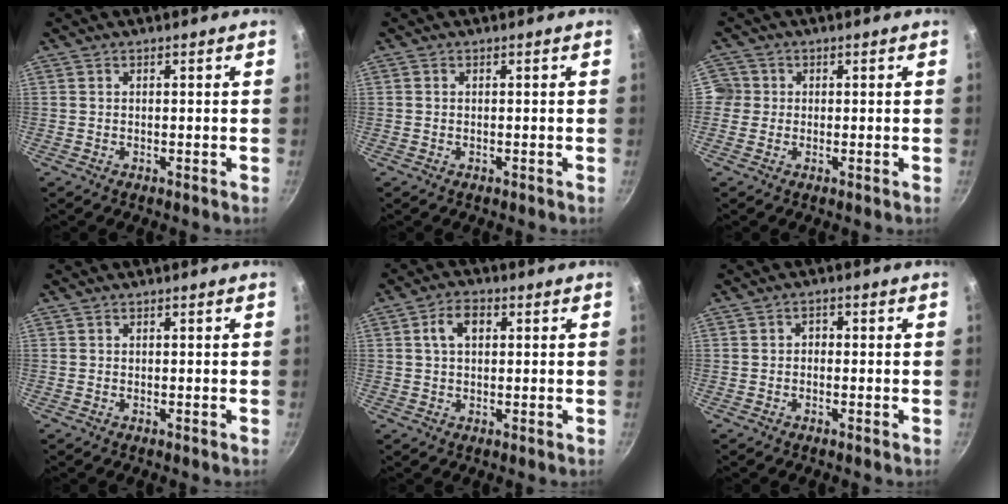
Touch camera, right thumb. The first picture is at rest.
{"total": 0.0}
{"total": 3.5, "force": [-0.1, 3.4, 0.5], "torque": [0.018, 0.006, -0.009]}
{"total": 0.0}
{"total": 5.6, "force": [1.4, 3.7, 4.0], "torque": [-0.054, 0.011, 0.021]}
{"total": 1.5, "force": [-0.2, 1.2, 0.8], "torque": [-0.012, 0.007, -0.005]}